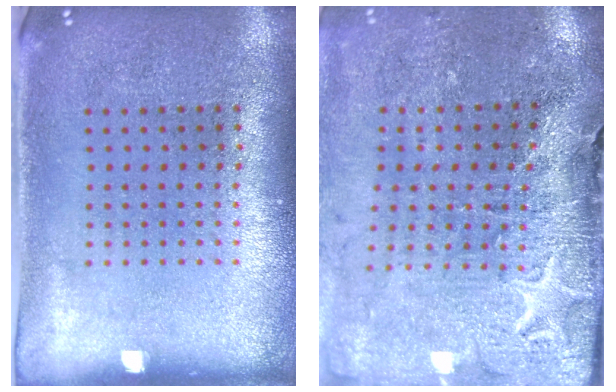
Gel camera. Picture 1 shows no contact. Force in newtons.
{"total": 3.4, "press": 3.3, "slide": 1.0}